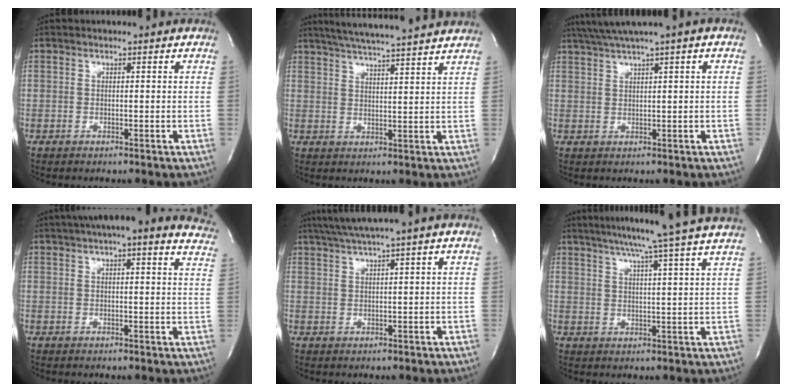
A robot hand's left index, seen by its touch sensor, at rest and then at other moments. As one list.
[{"total": 14.2, "force": [12.8, -0.2, 6.4], "torque": [-0.113, 0.018, 0.175]}, {"total": 5.2, "force": [3.4, -0.8, 3.8], "torque": [-0.077, 0.020, 0.065]}, {"total": 18.4, "force": [15.1, 3.4, 9.9], "torque": [-0.139, 0.034, 0.172]}, {"total": 6.0, "force": [4.1, -1.1, 4.2], "torque": [-0.078, 0.023, 0.073]}, {"total": 13.2, "force": [11.1, -2.4, 6.8], "torque": [-0.111, -0.015, 0.142]}]